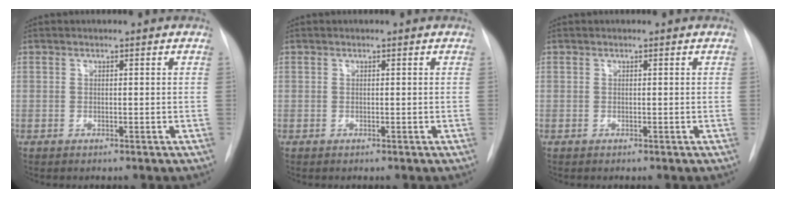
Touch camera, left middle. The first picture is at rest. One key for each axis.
{"total": 0.0}
{"total": 0.0}